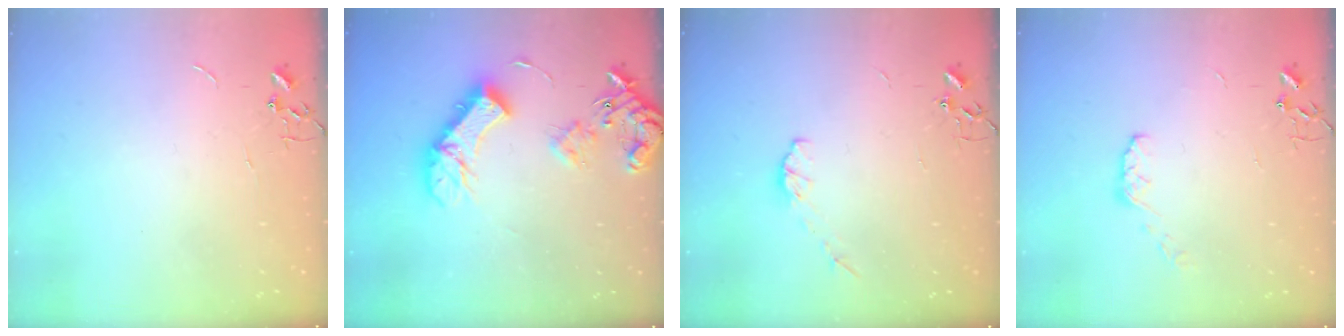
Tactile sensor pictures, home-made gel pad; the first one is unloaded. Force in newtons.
{"total": 15.8, "press": 15.7, "slide": 1.8}
{"total": 5.1, "press": 5.1, "slide": 0.8}
{"total": 5.2, "press": 5.2, "slide": 0.4}